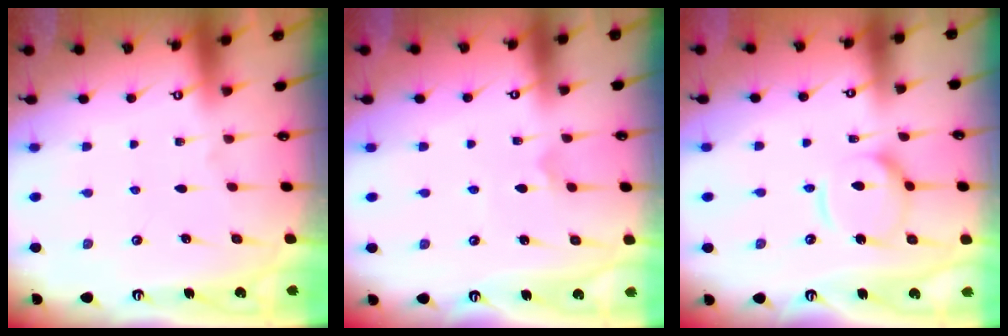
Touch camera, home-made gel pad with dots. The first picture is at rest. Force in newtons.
{"total": 2.8, "press": 2.8, "slide": 0.4}
{"total": 12.3, "press": 12.2, "slide": 1.3}